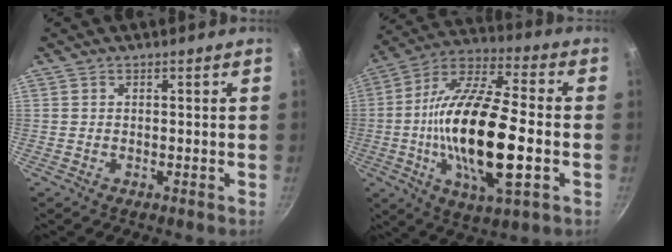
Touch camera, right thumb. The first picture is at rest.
{"total": 23.8, "force": [-3.4, 8.3, 22.0], "torque": [-0.417, 0.015, -0.074]}